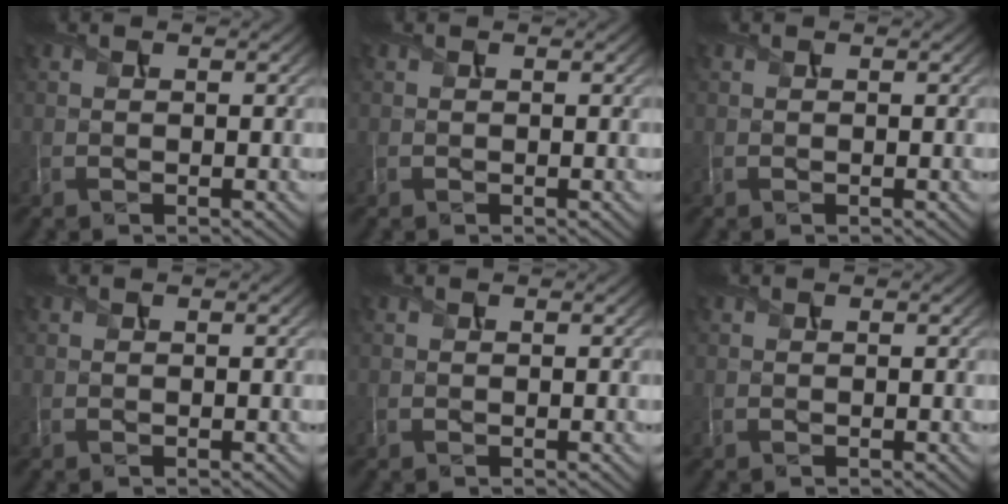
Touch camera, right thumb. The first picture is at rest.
{"total": 0.0}
{"total": 0.0}
{"total": 0.0}
{"total": 0.0}
{"total": 0.0}